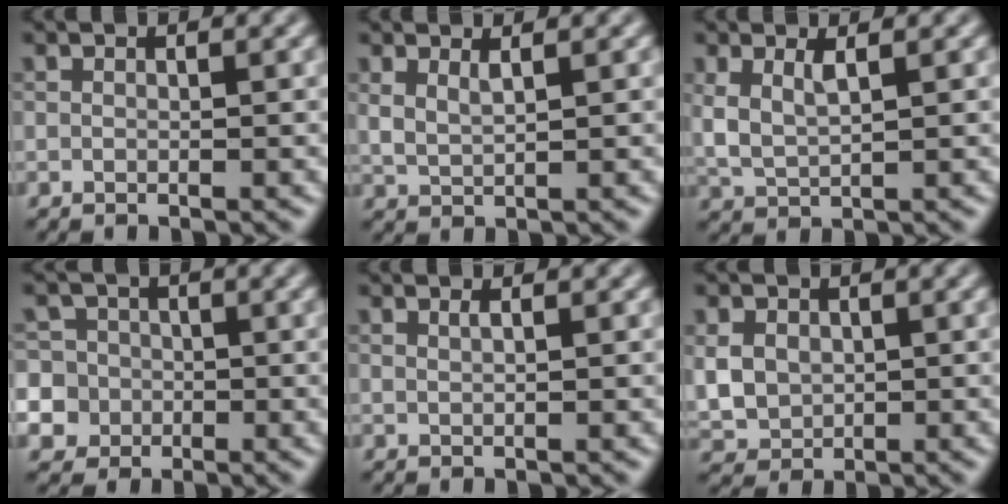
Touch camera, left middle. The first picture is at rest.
{"total": 1.6, "force": [1.1, 0.5, 1.0], "torque": [-0.025, -0.006, 0.024]}
{"total": 2.2, "force": [1.1, 0.8, 1.8], "torque": [-0.043, -0.007, 0.027]}
{"total": 9.8, "force": [-2.1, 9.3, 2.6], "torque": [-0.069, 0.008, -0.060]}
{"total": 0.7, "force": [0.5, 0.2, 0.5], "torque": [-0.006, 0.000, 0.009]}
{"total": 3.5, "force": [0.4, 2.9, 1.9], "torque": [-0.047, -0.003, 0.010]}